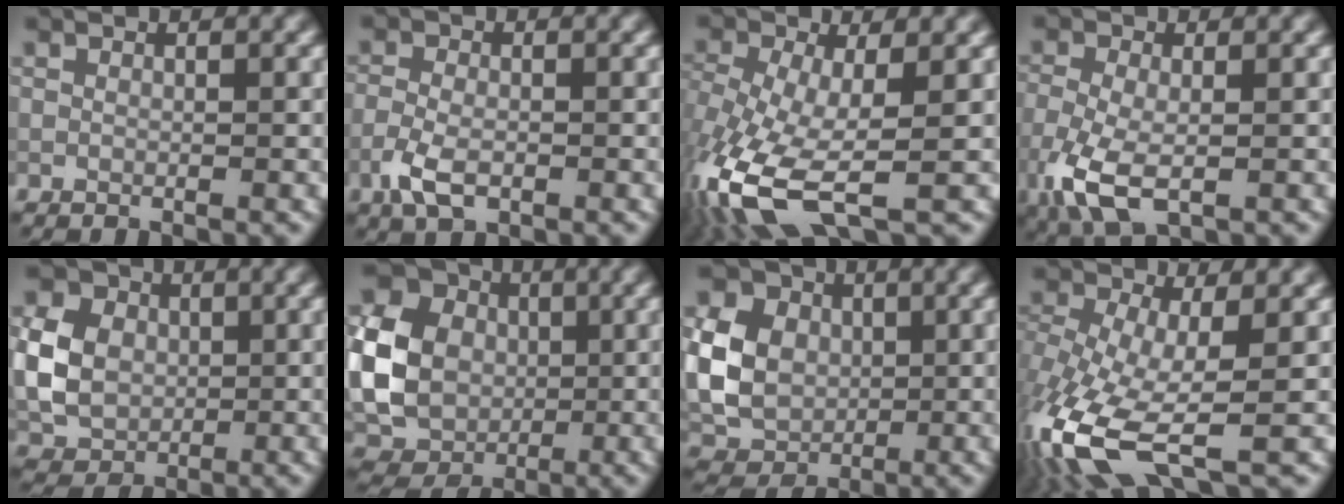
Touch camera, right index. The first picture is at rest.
{"total": 3.7, "force": [-1.7, 2.0, 2.6], "torque": [-0.057, -0.005, -0.038]}
{"total": 9.7, "force": [-4.0, 4.2, 7.8], "torque": [-0.181, -0.017, -0.078]}
{"total": 6.3, "force": [-2.3, 3.3, 4.8], "torque": [-0.120, -0.015, -0.048]}
{"total": 6.7, "force": [0.3, 5.5, 3.9], "torque": [-0.090, 0.005, 0.000]}
{"total": 11.0, "force": [0.2, 9.4, 5.8], "torque": [-0.139, -0.005, -0.006]}
{"total": 8.5, "force": [0.6, 6.8, 5.0], "torque": [-0.116, 0.005, 0.008]}
{"total": 11.0, "force": [-4.4, 4.5, 9.0], "torque": [-0.207, -0.023, -0.087]}